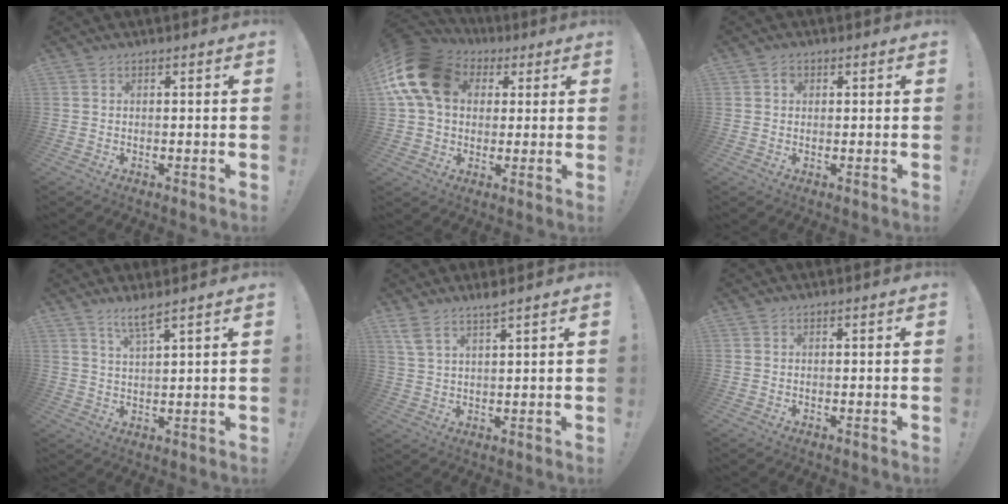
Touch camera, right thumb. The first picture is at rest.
{"total": 18.1, "force": [4.9, 13.5, 11.0], "torque": [-0.200, -0.003, 0.097]}
{"total": 1.2, "force": [0.1, 1.1, 0.4], "torque": [0.001, 0.001, -0.002]}
{"total": 4.8, "force": [3.6, 0.1, 3.1], "torque": [-0.059, -0.020, 0.060]}
{"total": 4.6, "force": [3.7, 0.2, 2.7], "torque": [-0.068, -0.013, 0.068]}
{"total": 0.0}